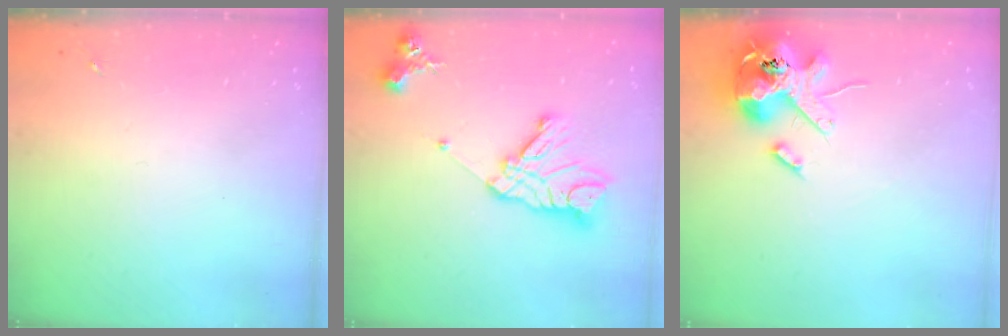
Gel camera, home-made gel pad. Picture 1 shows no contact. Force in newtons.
{"total": 16.3, "press": 16.2, "slide": 1.4}
{"total": 15.3, "press": 15.1, "slide": 2.5}